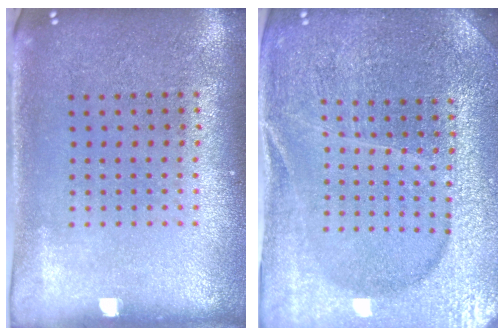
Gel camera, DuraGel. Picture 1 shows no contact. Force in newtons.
{"total": 4.4, "press": 4.2, "slide": 1.4}